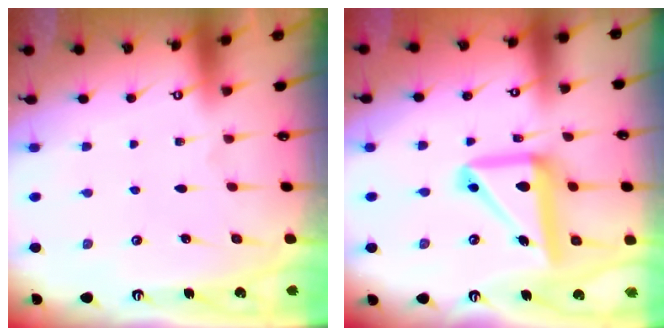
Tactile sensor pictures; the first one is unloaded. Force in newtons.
{"total": 15.3, "press": 15.3, "slide": 1.5}